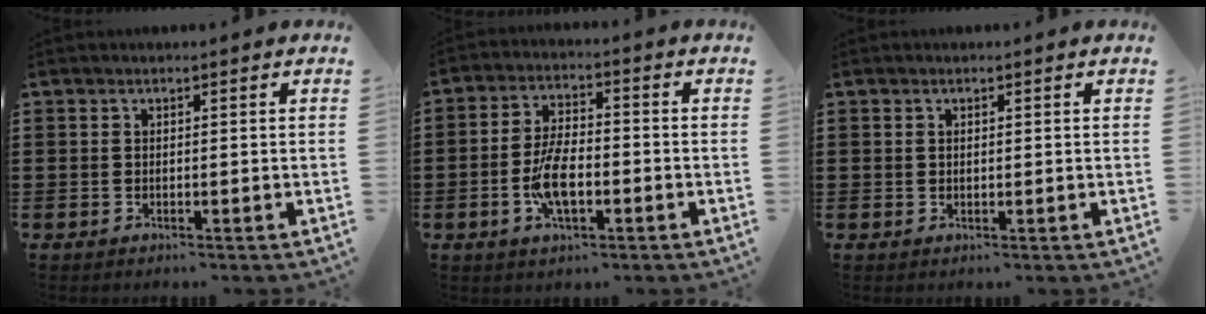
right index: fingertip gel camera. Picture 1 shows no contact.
{"total": 7.3, "force": [-2.0, 3.2, 6.2], "torque": [-0.139, -0.002, -0.042]}
{"total": 0.5, "force": [0.3, 0.4, 0.2], "torque": [-0.006, 0.002, 0.006]}